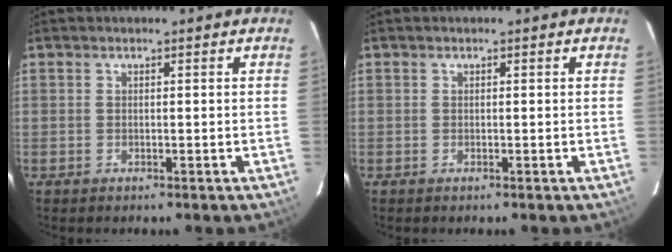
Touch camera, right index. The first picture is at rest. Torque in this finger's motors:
{"motor_torque": [-0.01, -0.01, -0.03, 0.00]}